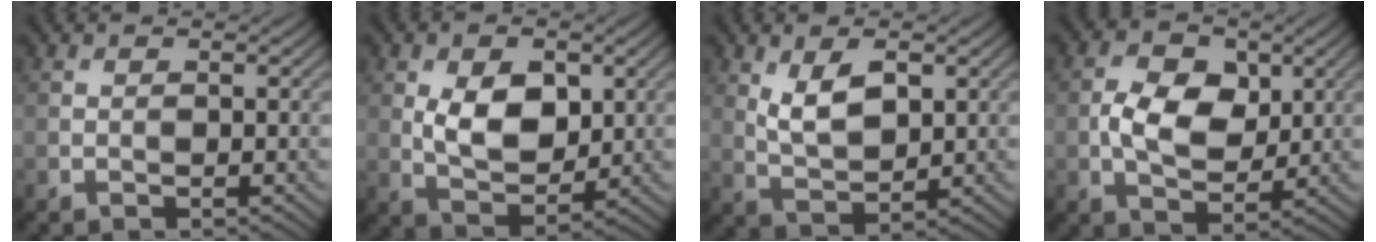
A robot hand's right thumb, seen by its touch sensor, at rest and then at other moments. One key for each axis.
{"total": 7.6, "fx": 1.2, "fy": 4.7, "fz": 5.8, "tx": -0.107, "ty": -0.004, "tz": 0.025}
{"total": 5.8, "fx": 2.0, "fy": 2.9, "fz": 4.7, "tx": -0.097, "ty": -0.004, "tz": 0.041}
{"total": 7.1, "fx": 0.6, "fy": 4.7, "fz": 5.4, "tx": -0.100, "ty": 0.000, "tz": 0.007}